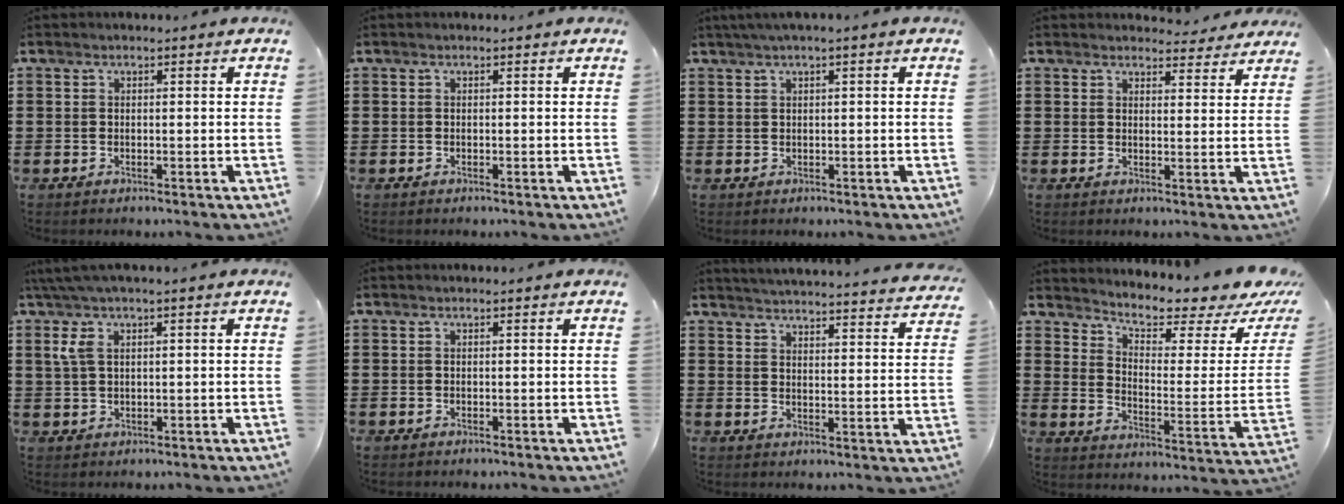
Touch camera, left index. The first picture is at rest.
{"total": 0.0}
{"total": 1.3, "force": [0.4, -0.1, 1.3], "torque": [-0.022, -0.003, 0.008]}
{"total": 3.5, "force": [3.3, 0.8, 0.6], "torque": [-0.014, -0.015, 0.060]}
{"total": 3.9, "force": [0.8, 1.0, 3.6], "torque": [-0.080, 0.000, 0.011]}
{"total": 0.0}
{"total": 3.9, "force": [3.8, -0.7, 0.3], "torque": [-0.025, -0.031, 0.064]}
{"total": 4.9, "force": [4.1, 0.9, 2.6], "torque": [-0.067, -0.039, 0.061]}